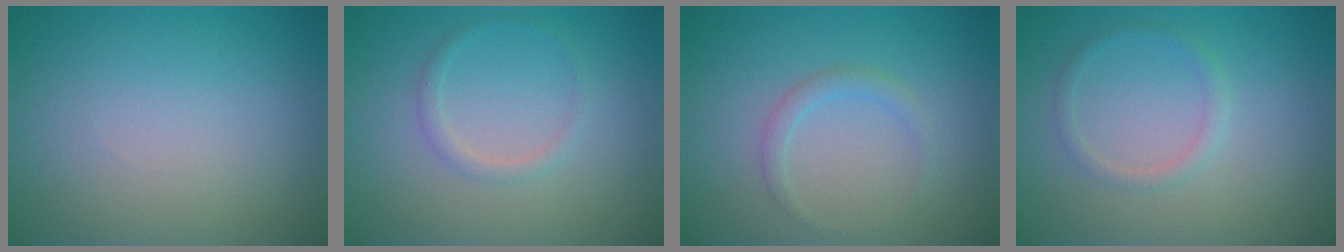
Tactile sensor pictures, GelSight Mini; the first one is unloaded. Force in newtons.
{"total": 1.2, "press": 1.2, "slide": 0.1}
{"total": 1.3, "press": 1.3, "slide": 0.0}
{"total": 1.2, "press": 1.2, "slide": 0.0}